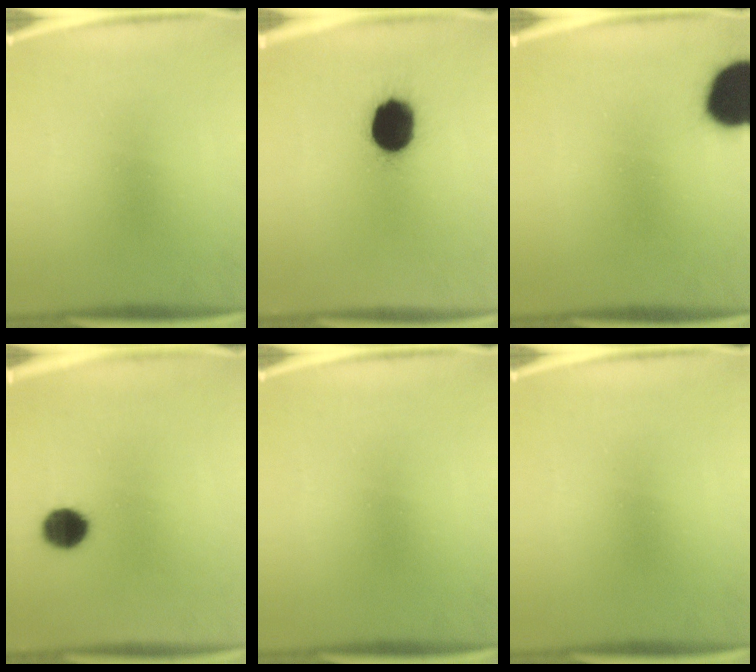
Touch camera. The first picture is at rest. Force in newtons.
{"total": 15.9}
{"total": 18.1}
{"total": 7.4}
{"total": 0.0}
{"total": 0.0}